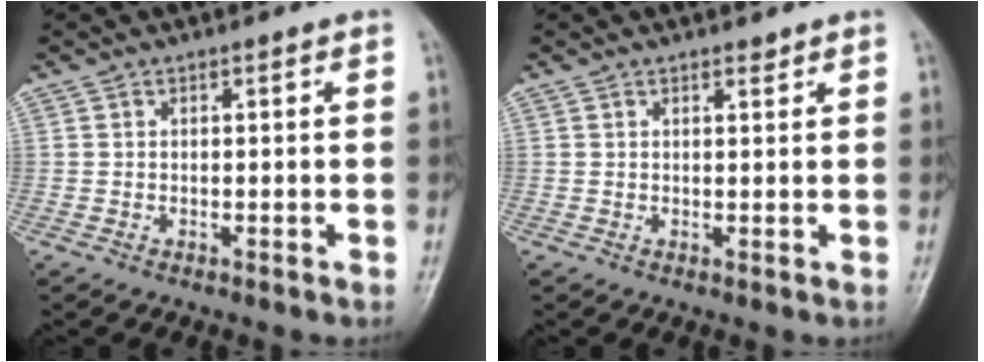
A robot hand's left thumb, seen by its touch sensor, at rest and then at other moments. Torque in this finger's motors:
{"motor_torque": [-0.18, -0.15, -0.14, -0.10, 0.07]}